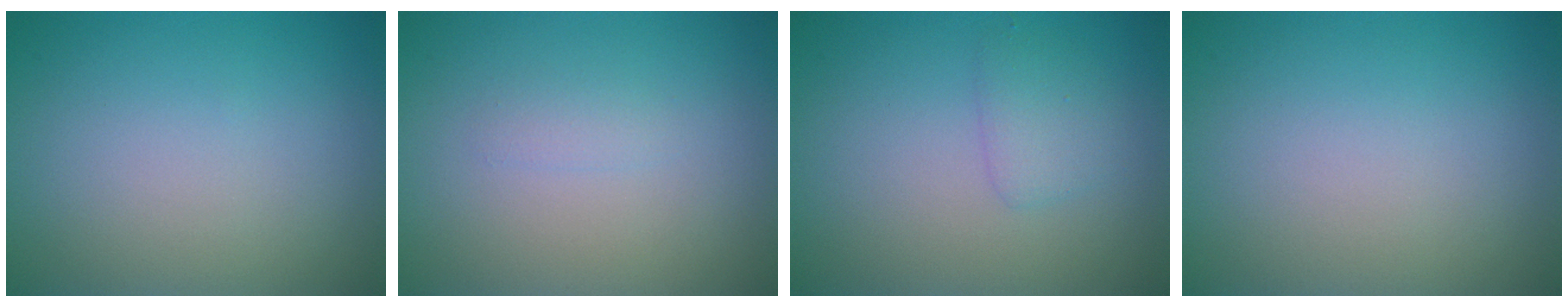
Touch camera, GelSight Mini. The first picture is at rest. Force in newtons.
{"total": 0.8, "press": 0.8, "slide": 0.0}
{"total": 1.6, "press": 1.6, "slide": 0.1}
{"total": 0.0}